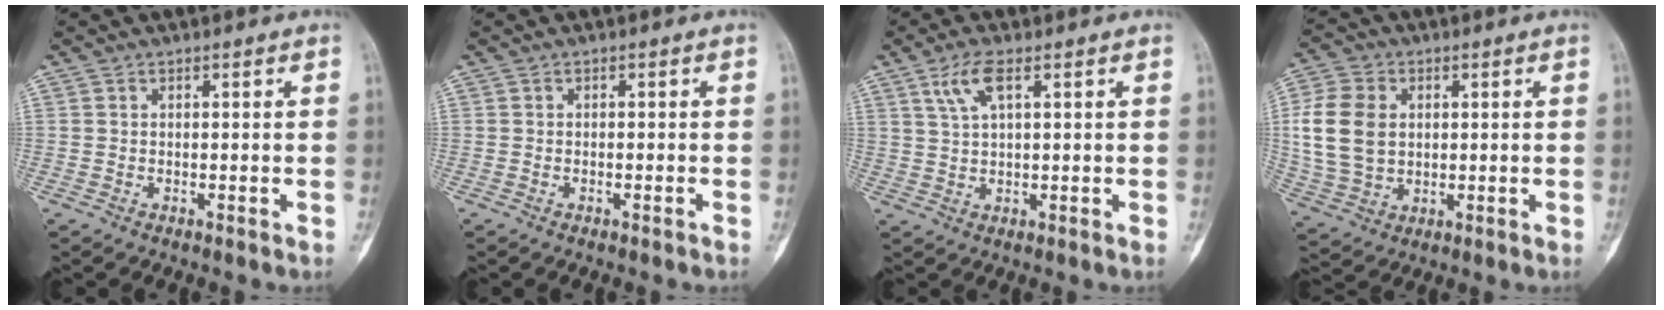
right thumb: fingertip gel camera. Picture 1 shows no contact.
{"total": 0.6, "force": [-0.3, 0.0, 0.6], "torque": [-0.014, 0.006, -0.002]}
{"total": 5.1, "force": [2.4, 1.6, 4.2], "torque": [-0.091, 0.002, 0.055]}
{"total": 12.1, "force": [1.6, 9.0, 7.8], "torque": [-0.154, 0.001, 0.036]}